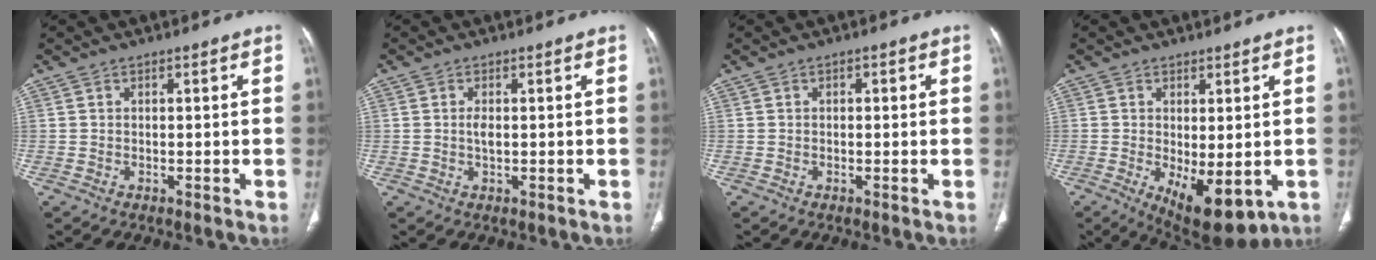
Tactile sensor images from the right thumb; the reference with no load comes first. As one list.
[{"total": 1.7, "force": [0.1, 0.8, 1.5], "torque": [-0.030, -0.001, 0.003]}, {"total": 1.2, "force": [0.3, 0.7, 0.9], "torque": [-0.010, 0.002, 0.002]}, {"total": 10.2, "force": [-2.3, 4.4, 8.9], "torque": [-0.125, -0.019, -0.018]}]